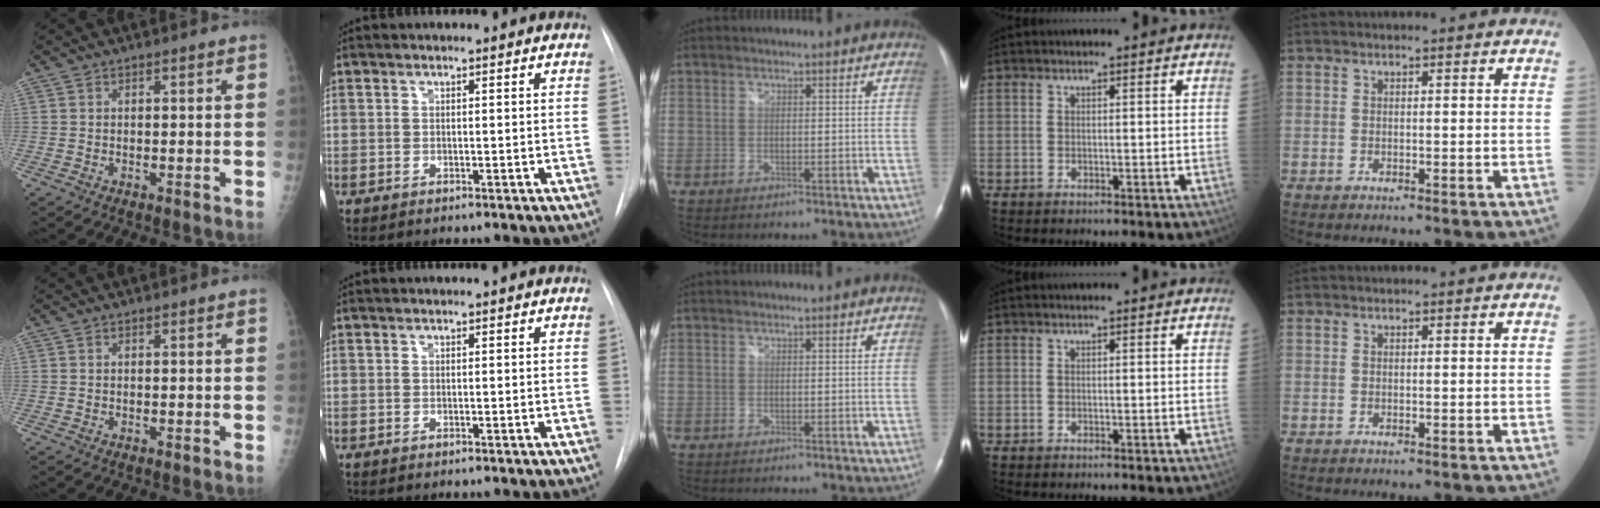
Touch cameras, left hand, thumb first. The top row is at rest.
{}